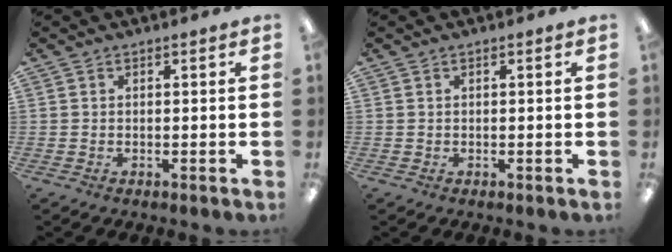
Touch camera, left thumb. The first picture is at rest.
{"total": 0.0}